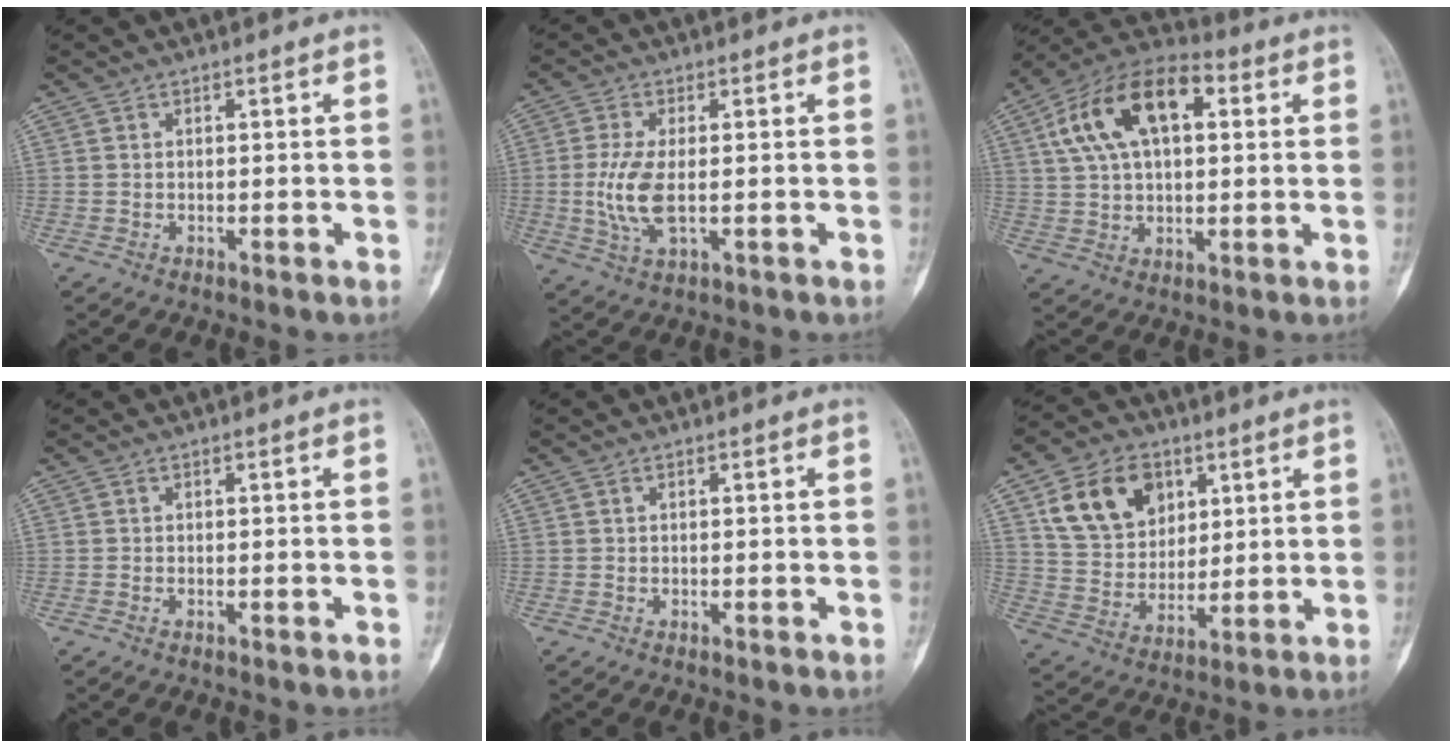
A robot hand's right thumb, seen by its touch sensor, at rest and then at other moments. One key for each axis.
{"total": 7.5, "fx": -0.6, "fy": 3.1, "fz": 6.8, "tx": -0.154, "ty": -0.007, "tz": -0.009}
{"total": 17.4, "fx": 5.2, "fy": 9.7, "fz": 13.5, "tx": -0.229, "ty": 0.023, "tz": 0.084}
{"total": 0.0}
{"total": 0.0}
{"total": 14.9, "fx": 6.3, "fy": 10.9, "fz": 7.9, "tx": -0.105, "ty": -0.016, "tz": 0.120}